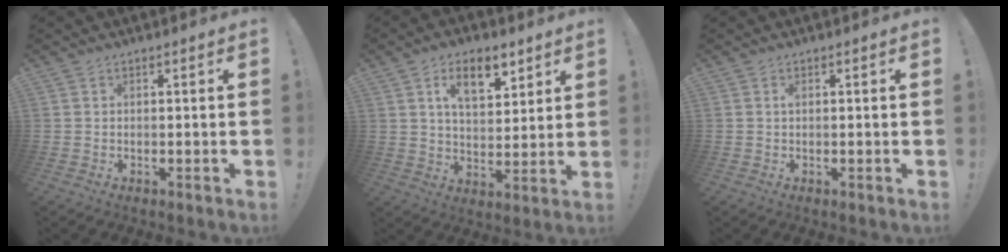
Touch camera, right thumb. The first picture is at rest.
{"total": 11.4, "force": [6.0, 5.7, 7.8], "torque": [-0.122, -0.015, 0.108]}
{"total": 0.6, "force": [0.1, 0.2, 0.6], "torque": [-0.011, 0.002, 0.001]}